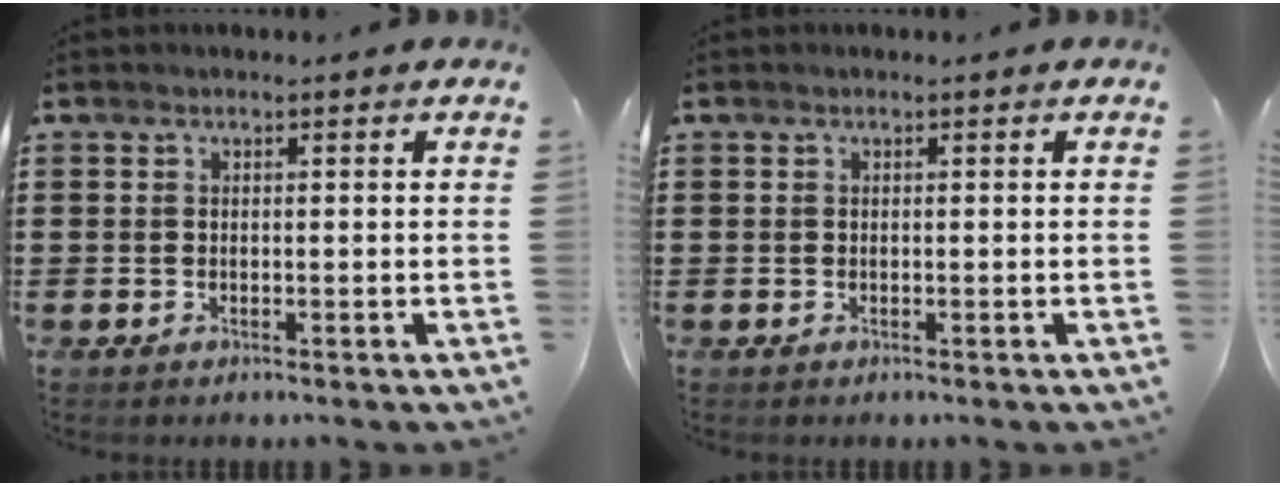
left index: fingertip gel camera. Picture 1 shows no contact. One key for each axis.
{"total": 0.0}